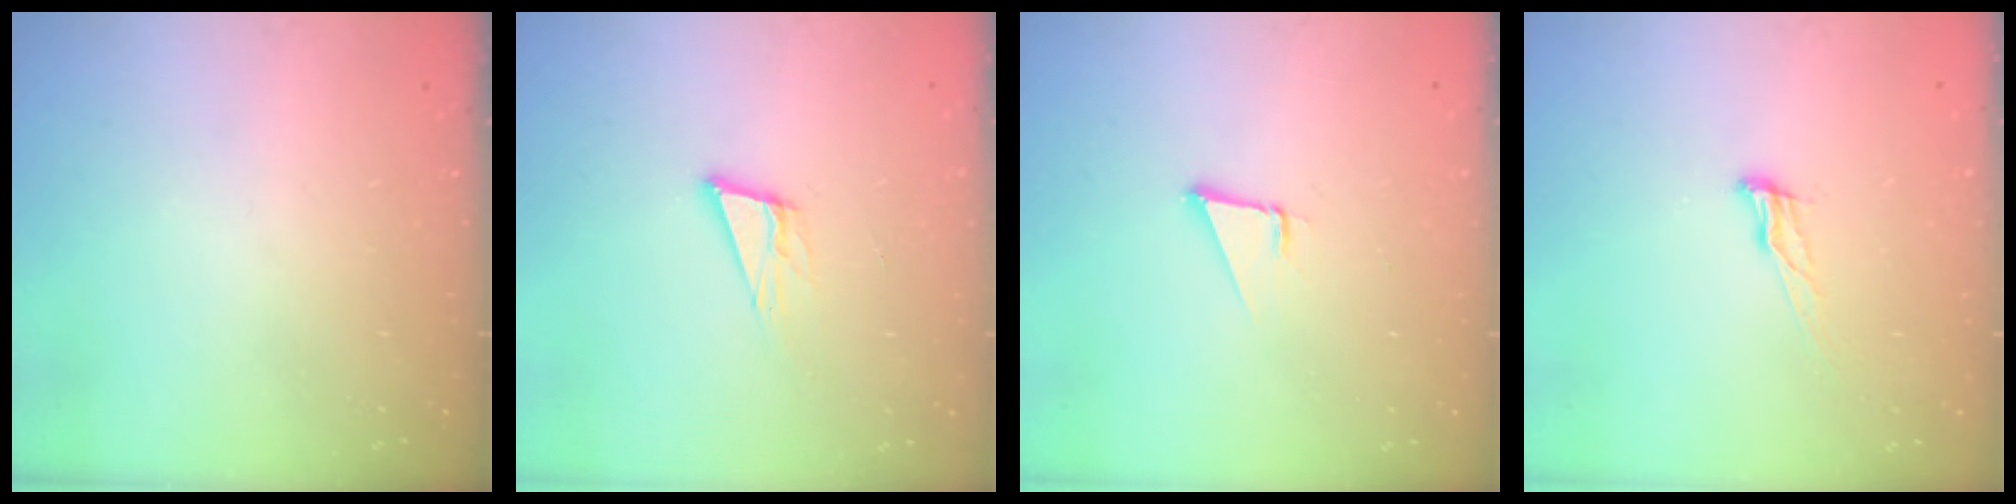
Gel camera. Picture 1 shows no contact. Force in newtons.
{"total": 10.3, "press": 9.7, "slide": 3.3}
{"total": 1.9, "press": 1.9, "slide": 0.1}
{"total": 8.6, "press": 8.2, "slide": 2.5}